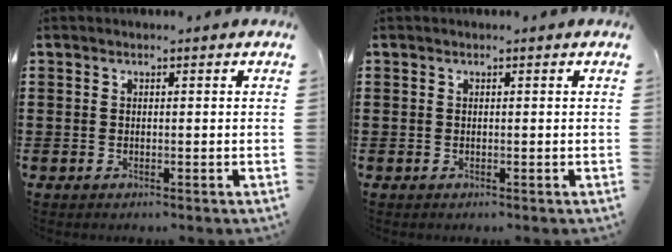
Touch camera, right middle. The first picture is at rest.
{"total": 0.0}